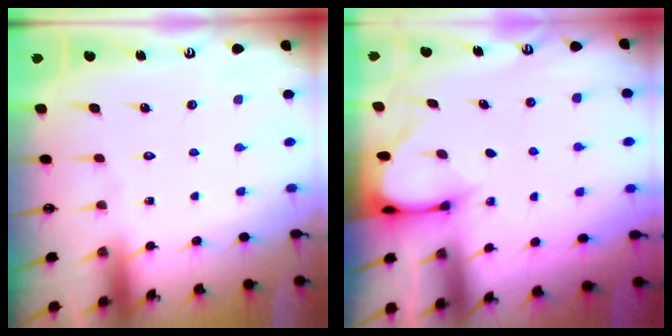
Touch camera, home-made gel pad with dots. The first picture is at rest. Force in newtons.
{"total": 2.9, "press": 2.9, "slide": 0.2}